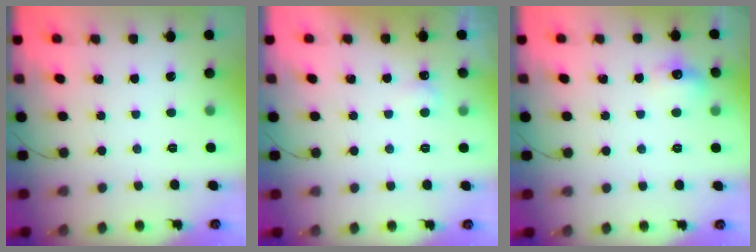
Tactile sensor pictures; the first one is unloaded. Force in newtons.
{"total": 2.2, "press": 2.2, "slide": 0.4}
{"total": 7.2, "press": 7.0, "slide": 1.6}